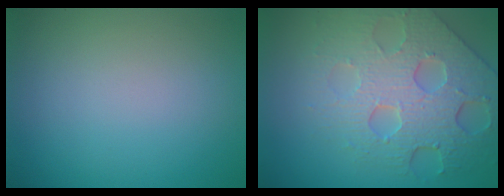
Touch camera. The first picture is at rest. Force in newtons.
{"total": 7.1, "press": 5.5, "slide": 4.5}